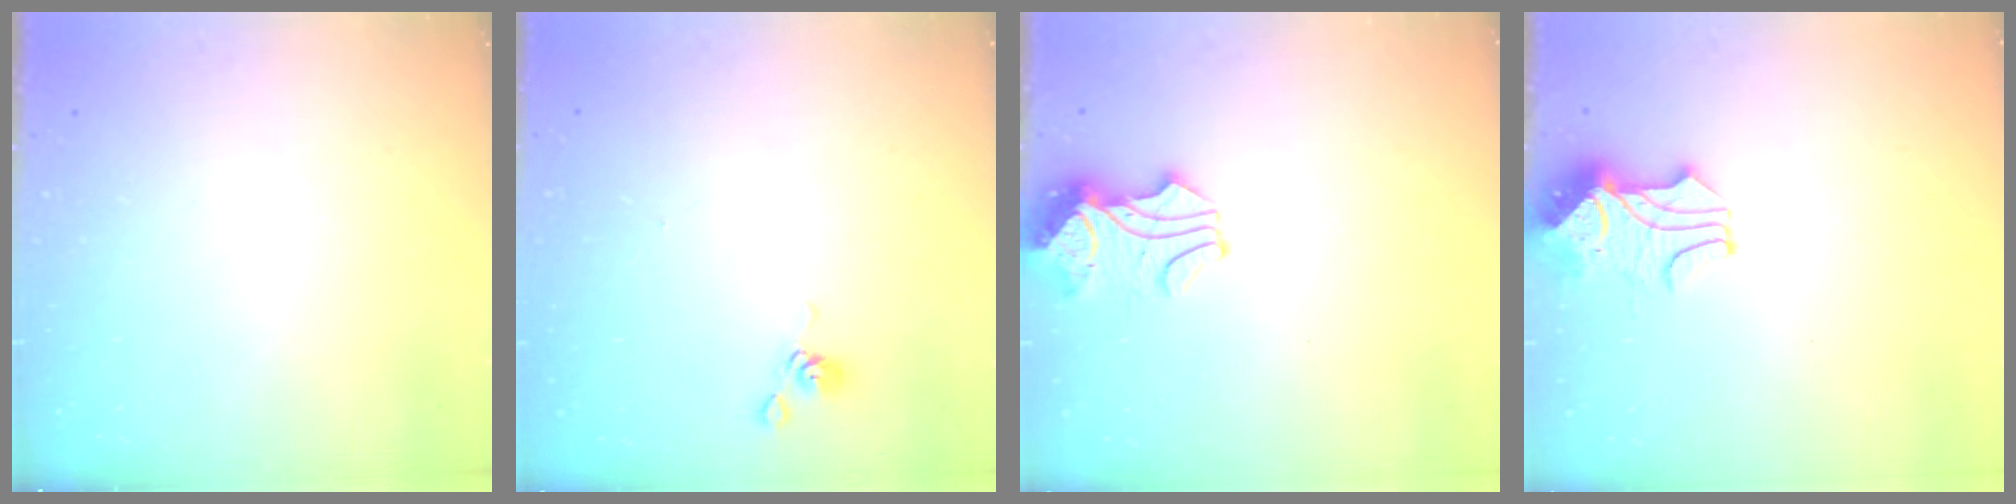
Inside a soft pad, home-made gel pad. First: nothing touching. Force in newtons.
{"total": 6.0, "press": 6.0, "slide": 0.2}
{"total": 1.2, "press": 0.1, "slide": 1.2}
{"total": 2.0, "press": 1.7, "slide": 0.9}